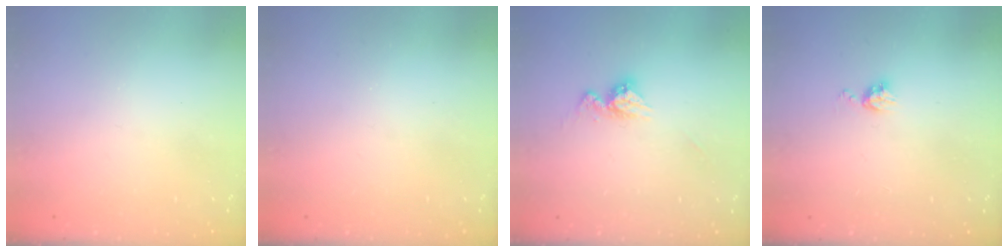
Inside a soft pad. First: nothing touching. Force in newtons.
{"total": 0.0}
{"total": 8.7, "press": 8.6, "slide": 0.7}
{"total": 6.1, "press": 6.1, "slide": 0.6}